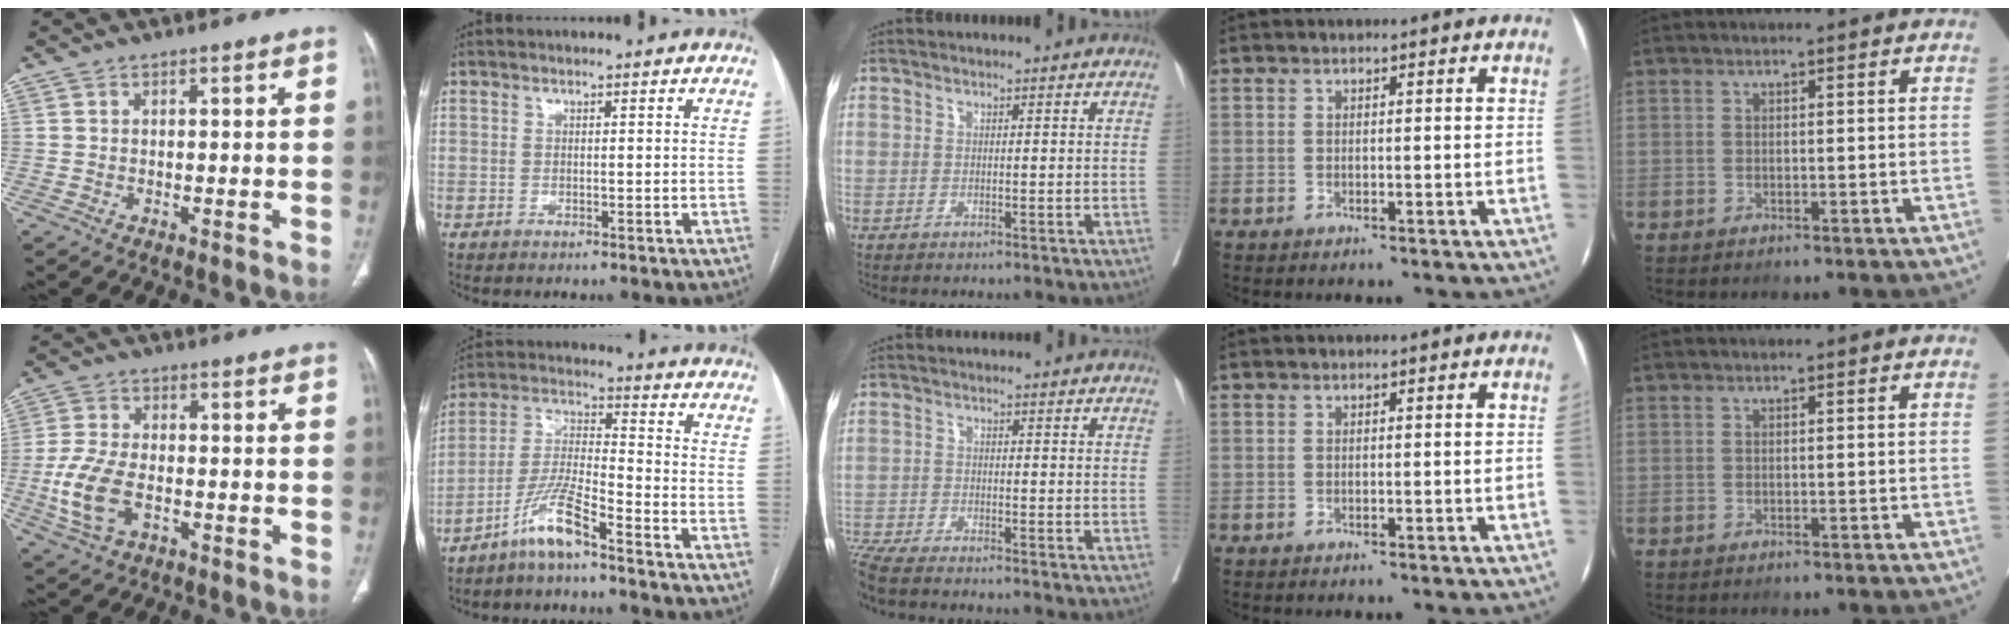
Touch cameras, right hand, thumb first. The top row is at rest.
{"thumb": {"total": 9.7, "force": [-2.7, 5.5, 7.5], "torque": [-0.168, 0.006, -0.051]}, "index": {"total": 8.4, "force": [-6.0, 0.5, 5.9], "torque": [-0.131, -0.011, -0.122]}, "middle": {"total": 9.1, "force": [-8.2, 0.3, 3.9], "torque": [-0.063, -0.018, -0.140]}}